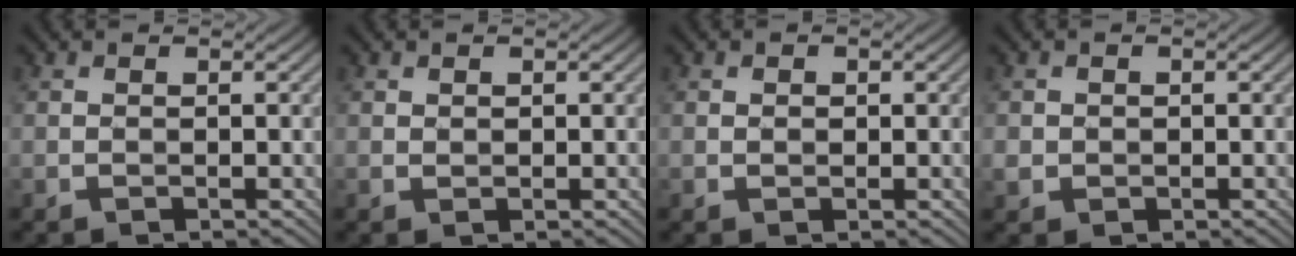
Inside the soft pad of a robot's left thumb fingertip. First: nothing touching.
{"total": 0.5, "force": [0.3, 0.4, 0.2], "torque": [-0.007, -0.001, 0.007]}
{"total": 0.7, "force": [0.1, 0.6, 0.3], "torque": [-0.008, -0.001, 0.000]}
{"total": 1.8, "force": [-0.1, 1.7, 0.4], "torque": [-0.019, -0.004, -0.002]}